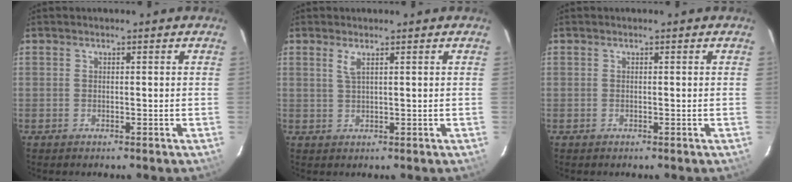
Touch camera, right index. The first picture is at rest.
{"total": 1.7, "force": [1.0, 0.2, 1.4], "torque": [-0.028, -0.001, 0.021]}
{"total": 0.0}